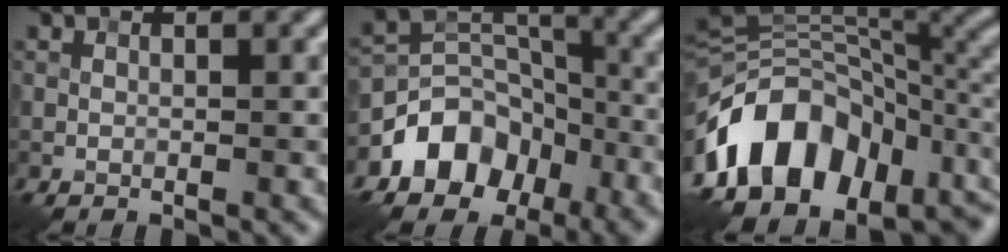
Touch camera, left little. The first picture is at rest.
{"total": 7.5, "force": [-4.4, 5.1, 3.4], "torque": [-0.038, -0.001, -0.087]}
{"total": 15.3, "force": [-4.9, 9.7, 10.7], "torque": [-0.196, 0.016, -0.091]}